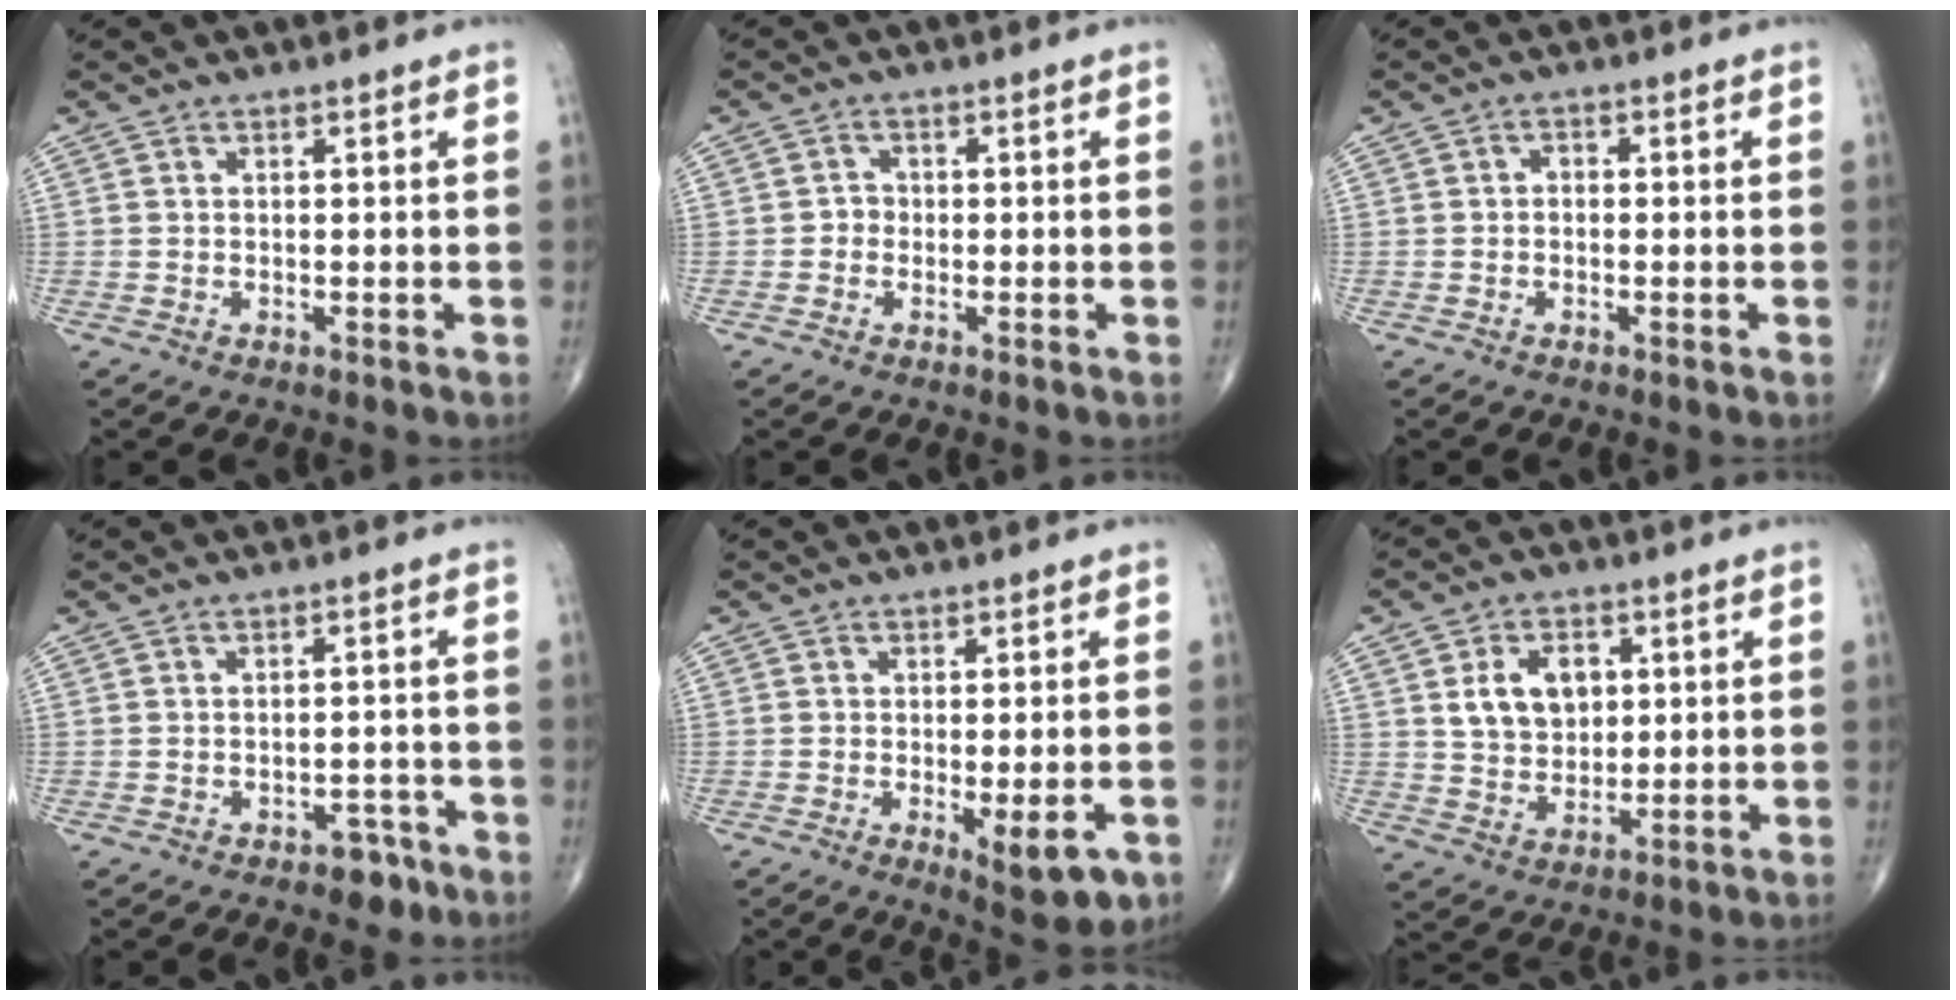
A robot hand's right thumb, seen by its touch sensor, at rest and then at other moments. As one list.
[{"total": 1.7, "force": [-0.5, 1.5, 0.5], "torque": [0.004, 0.008, -0.015]}, {"total": 1.4, "force": [-0.2, 1.1, 0.9], "torque": [-0.006, 0.007, -0.008]}, {"total": 4.0, "force": [-2.6, 2.2, 1.9], "torque": [-0.010, 0.020, -0.031]}, {"total": 8.1, "force": [-2.7, 2.7, 7.1], "torque": [-0.092, -0.009, -0.031]}, {"total": 9.1, "force": [2.4, 6.6, 5.8], "torque": [-0.069, -0.010, 0.048]}]